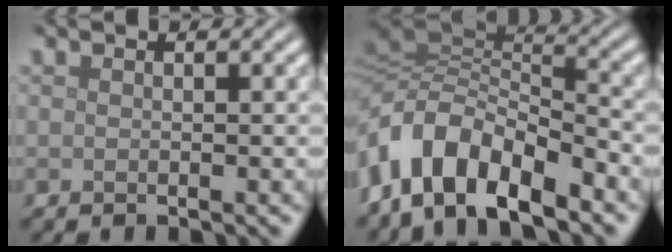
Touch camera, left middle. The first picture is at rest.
{"total": 9.4, "force": [-4.8, 4.5, 6.7], "torque": [-0.115, 0.008, -0.095]}